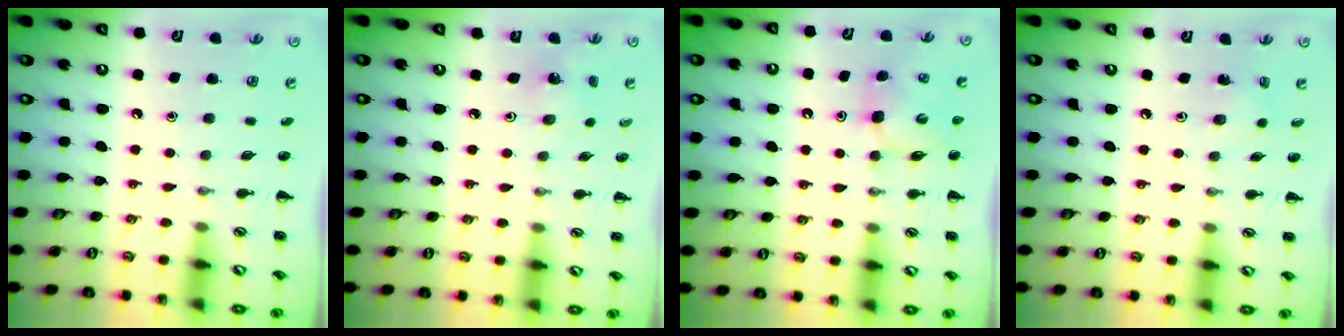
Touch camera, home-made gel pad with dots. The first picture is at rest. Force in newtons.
{"total": 1.6, "press": 1.5, "slide": 0.5}
{"total": 5.1, "press": 5.0, "slide": 1.0}
{"total": 1.8, "press": 1.7, "slide": 0.7}